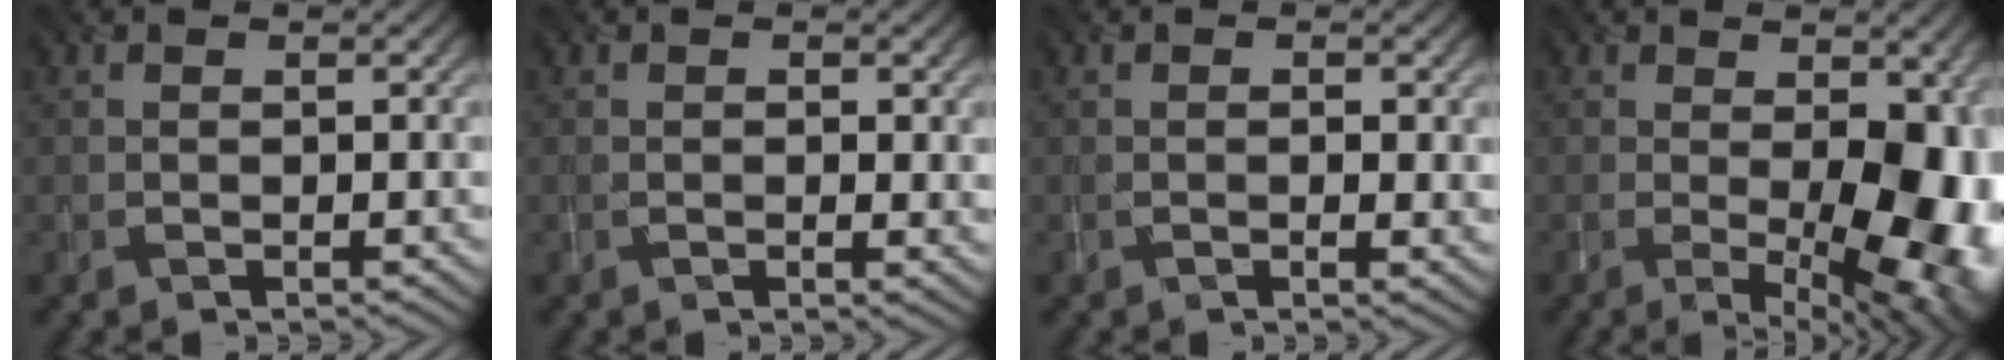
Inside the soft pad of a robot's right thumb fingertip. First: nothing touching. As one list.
[{"total": 1.7, "force": [0.0, 0.6, 1.6], "torque": [-0.025, -0.004, 0.002]}, {"total": 2.0, "force": [-0.2, 0.7, 1.9], "torque": [-0.029, -0.005, -0.001]}, {"total": 14.2, "force": [-1.6, 6.8, 12.3], "torque": [-0.138, -0.020, 0.005]}]